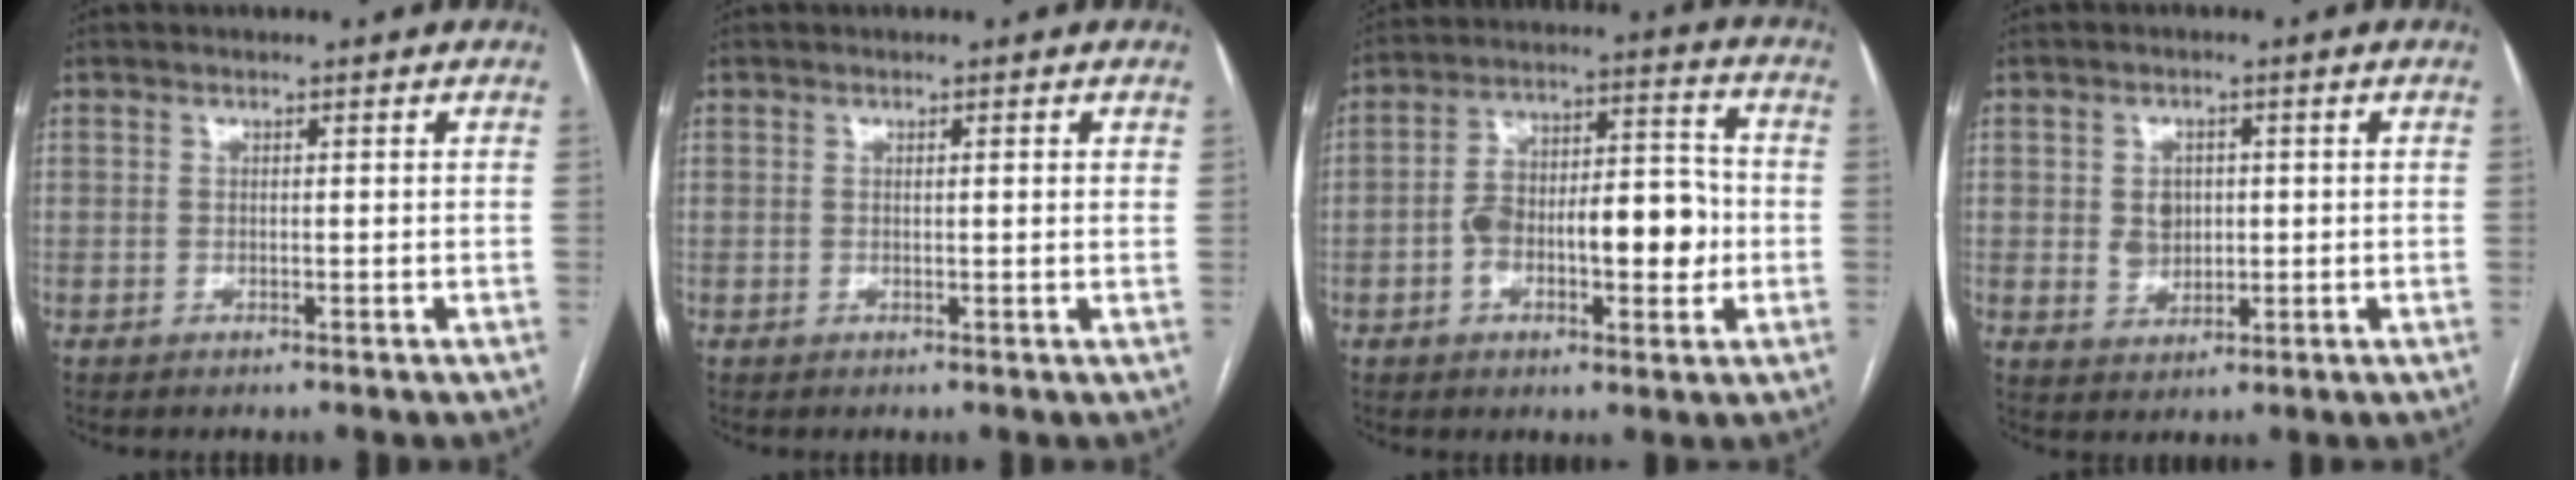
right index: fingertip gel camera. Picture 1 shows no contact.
{"total": 1.1, "force": [0.5, 0.1, 0.9], "torque": [-0.020, 0.004, 0.004]}
{"total": 13.2, "force": [-2.4, 5.1, 12.0], "torque": [-0.192, 0.033, -0.033]}
{"total": 4.2, "force": [0.4, 3.4, 2.4], "torque": [-0.037, 0.007, 0.018]}